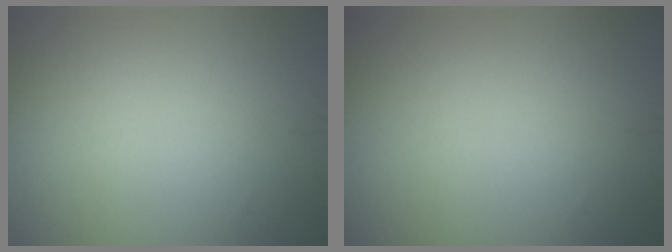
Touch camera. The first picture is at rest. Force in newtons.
{"total": 0.0}